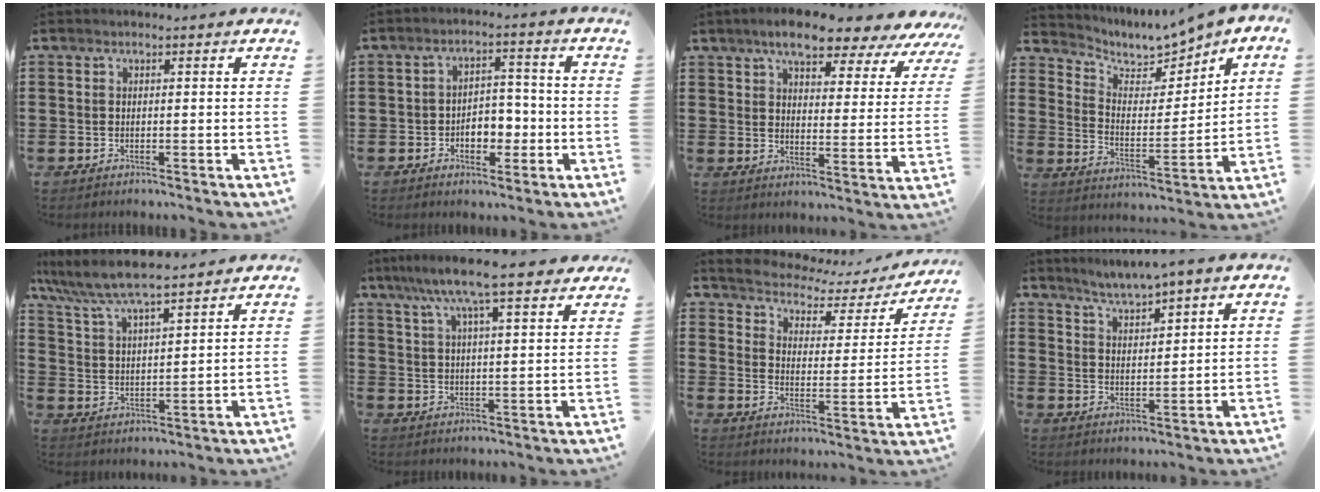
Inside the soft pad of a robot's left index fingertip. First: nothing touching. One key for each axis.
{"total": 4.7, "fx": -1.5, "fy": 3.1, "fz": 3.1, "tx": -0.054, "ty": 0.005, "tz": -0.033}
{"total": 7.2, "fx": 6.2, "fy": 1.5, "fz": 3.3, "tx": -0.075, "ty": -0.028, "tz": 0.104}
{"total": 5.7, "fx": 5.0, "fy": 2.5, "fz": 1.2, "tx": -0.049, "ty": -0.030, "tz": 0.082}
{"total": 6.8, "fx": 6.1, "fy": 0.5, "fz": 2.9, "tx": -0.081, "ty": -0.029, "tz": 0.106}
{"total": 9.5, "fx": 7.5, "fy": 1.0, "fz": 5.8, "tx": -0.123, "ty": -0.019, "tz": 0.131}
{"total": 3.1, "fx": 2.8, "fy": 1.2, "fz": 0.6, "tx": -0.035, "ty": -0.025, "tz": 0.039}
{"total": 2.7, "fx": 2.5, "fy": -0.2, "fz": 0.8, "tx": -0.025, "ty": -0.012, "tz": 0.042}